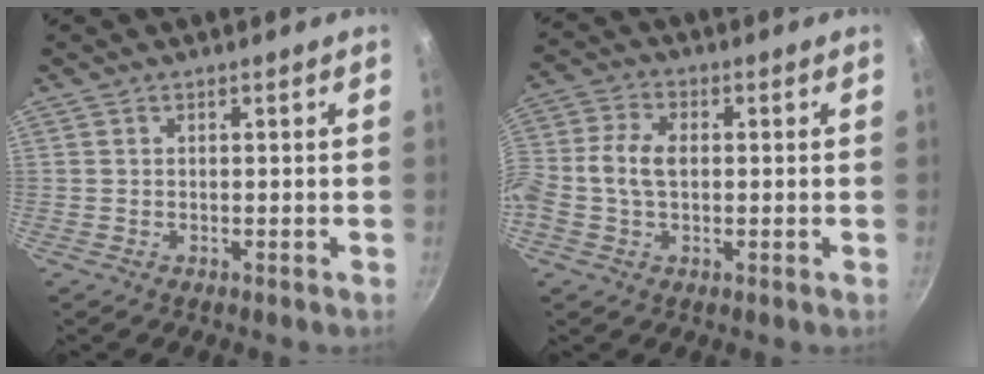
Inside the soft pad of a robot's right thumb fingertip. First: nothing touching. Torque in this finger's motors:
{"motor_torque": [2.37, 2.39, 0.22, -0.11, 0.43]}